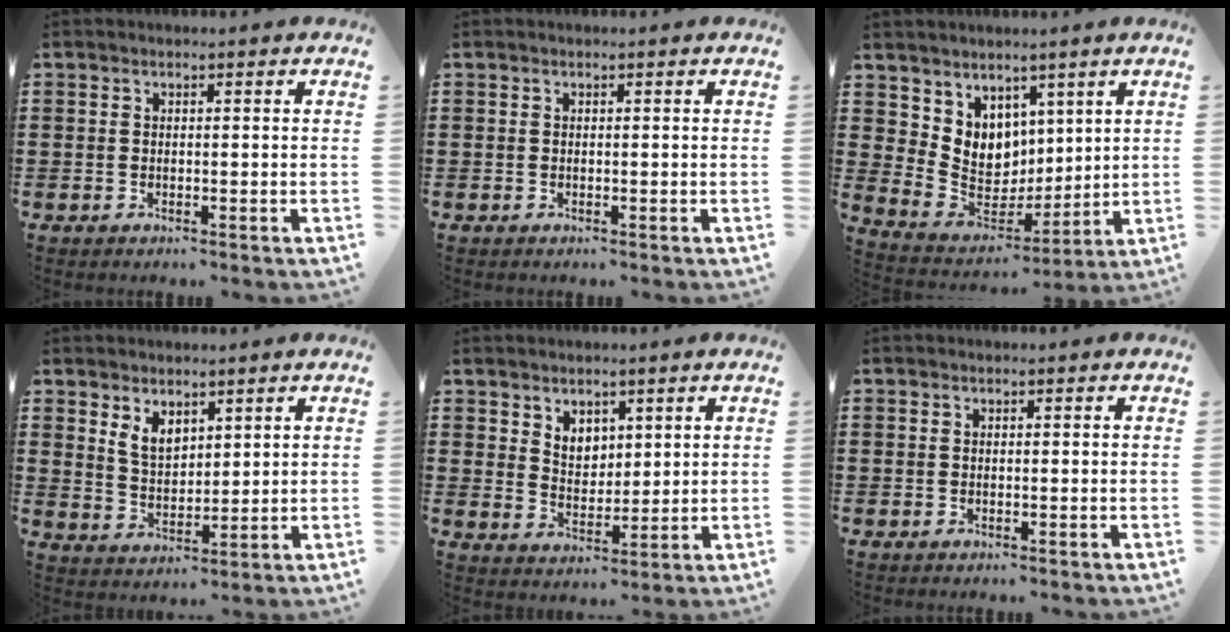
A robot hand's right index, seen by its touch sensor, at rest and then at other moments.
{"total": 0.0}
{"total": 7.4, "force": [4.1, 6.1, 0.3], "torque": [-0.043, -0.041, 0.085]}
{"total": 4.5, "force": [2.9, 2.7, 2.1], "torque": [-0.053, 0.006, 0.055]}
{"total": 4.1, "force": [3.0, 2.8, 0.6], "torque": [-0.025, 0.003, 0.056]}
{"total": 0.0}